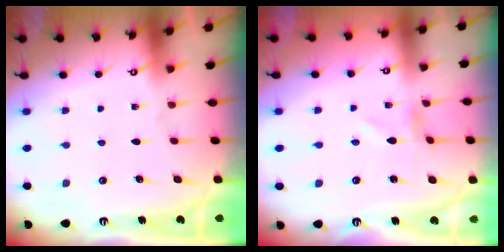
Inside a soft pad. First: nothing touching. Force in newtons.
{"total": 0.0}